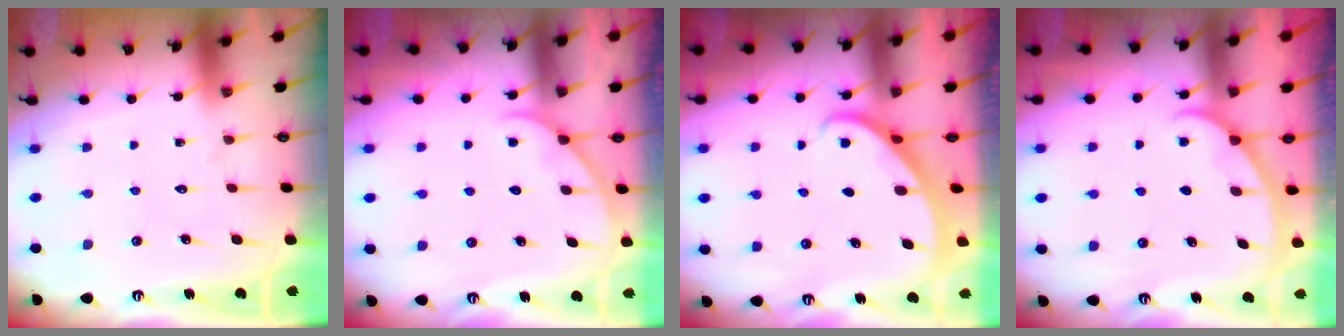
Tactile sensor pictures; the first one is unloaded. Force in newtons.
{"total": 3.6, "press": 3.6, "slide": 0.3}
{"total": 2.2, "press": 2.2, "slide": 0.1}
{"total": 2.3, "press": 2.3, "slide": 0.2}